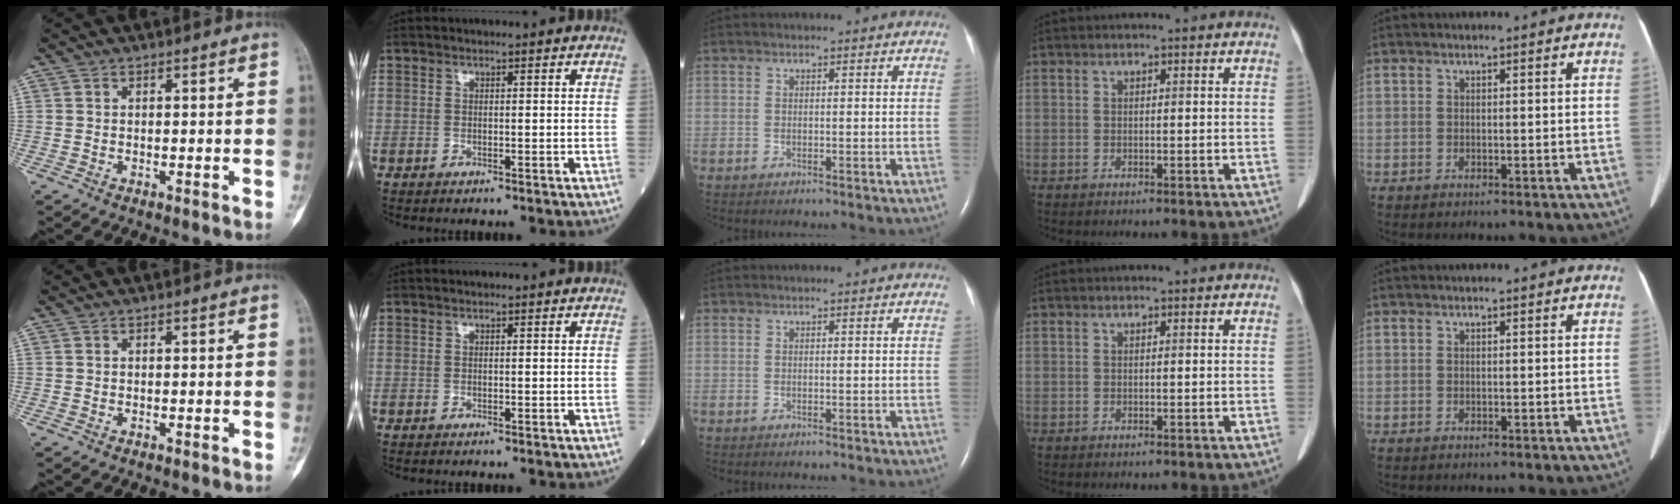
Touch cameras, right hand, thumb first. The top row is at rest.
{}